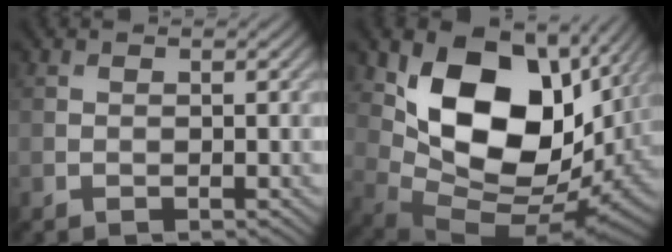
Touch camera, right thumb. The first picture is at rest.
{"total": 16.9, "force": [4.4, 10.4, 12.6], "torque": [-0.220, -0.021, 0.095]}